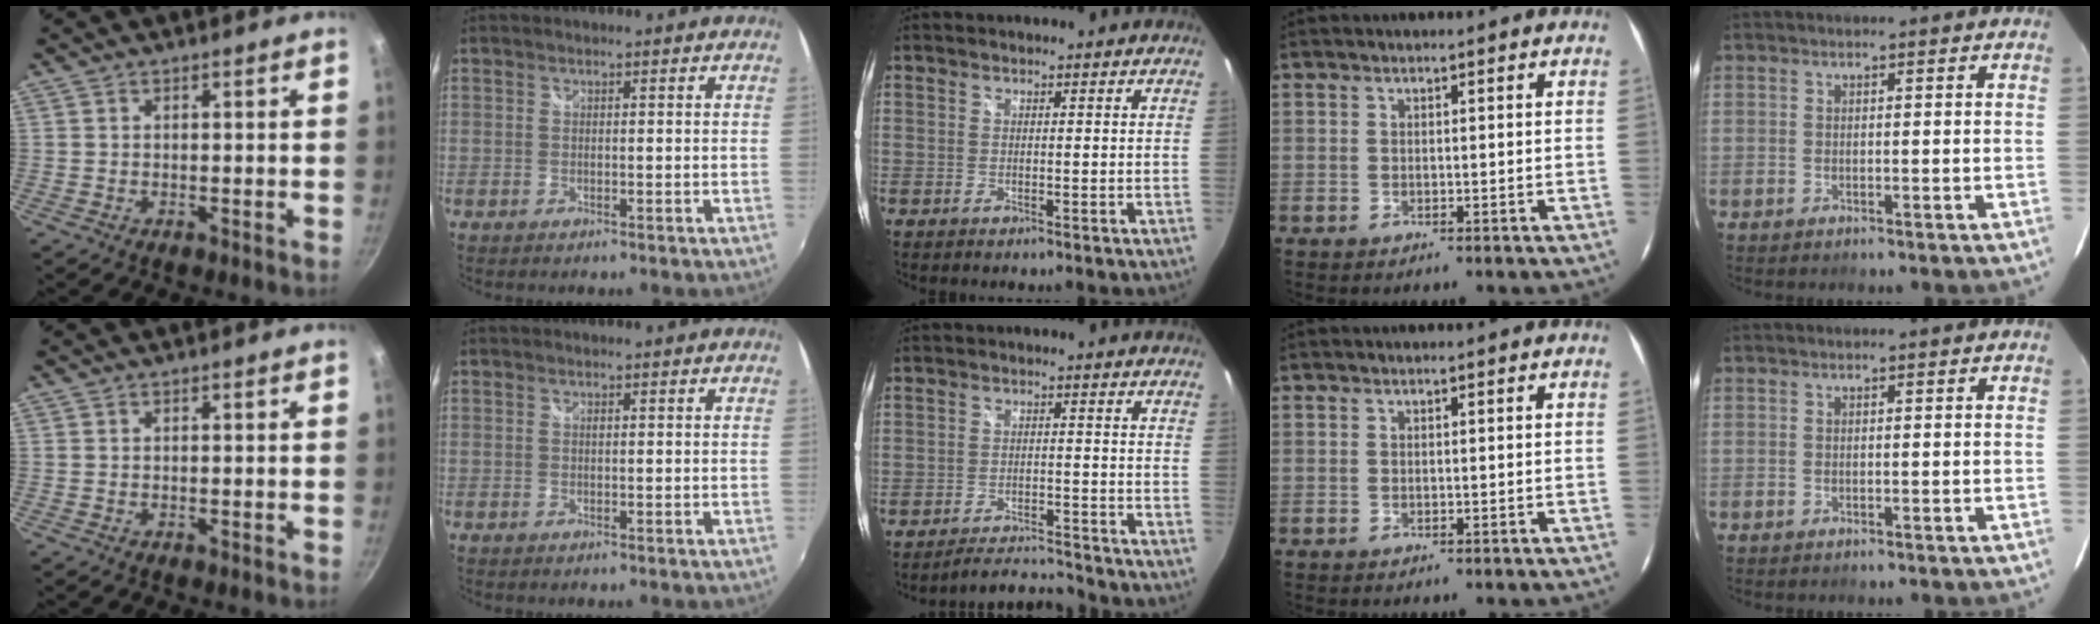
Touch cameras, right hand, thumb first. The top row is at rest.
{"middle": {"total": 6.7, "force": [-6.7, 0.1, 0.8], "torque": [-0.035, 0.004, -0.106]}}